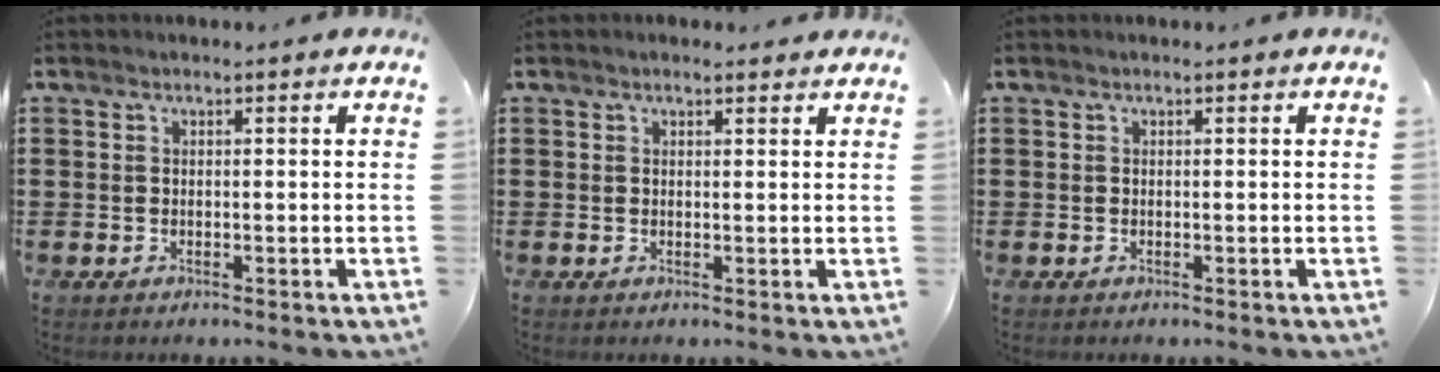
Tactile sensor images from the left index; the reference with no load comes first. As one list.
[{"total": 1.1, "force": [1.0, 0.3, 0.4], "torque": [-0.008, 0.003, 0.018]}, {"total": 0.0}]